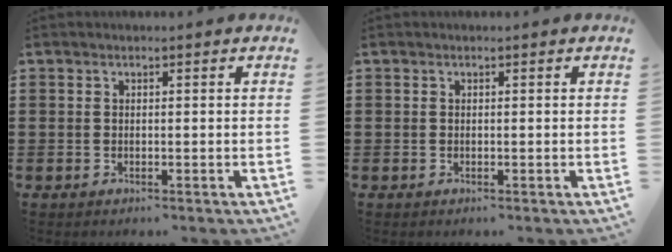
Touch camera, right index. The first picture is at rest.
{"total": 0.0}